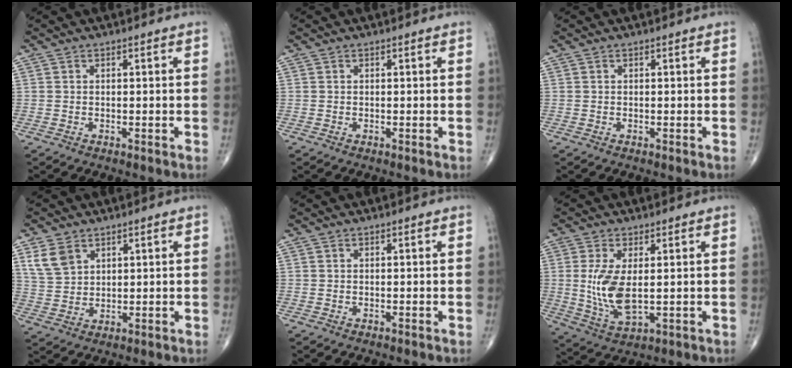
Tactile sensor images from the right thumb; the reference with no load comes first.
{"total": 0.0}
{"total": 0.0}
{"total": 5.9, "force": [3.2, 3.9, 2.9], "torque": [-0.046, -0.011, 0.071]}
{"total": 0.0}
{"total": 9.1, "force": [0.6, 4.0, 8.1], "torque": [-0.171, -0.018, 0.023]}